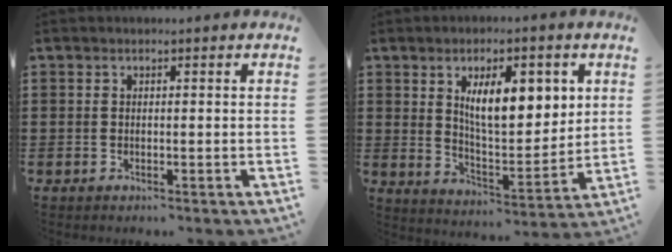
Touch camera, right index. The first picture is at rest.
{"total": 9.8, "force": [3.6, 4.1, 8.1], "torque": [-0.136, -0.004, 0.057]}